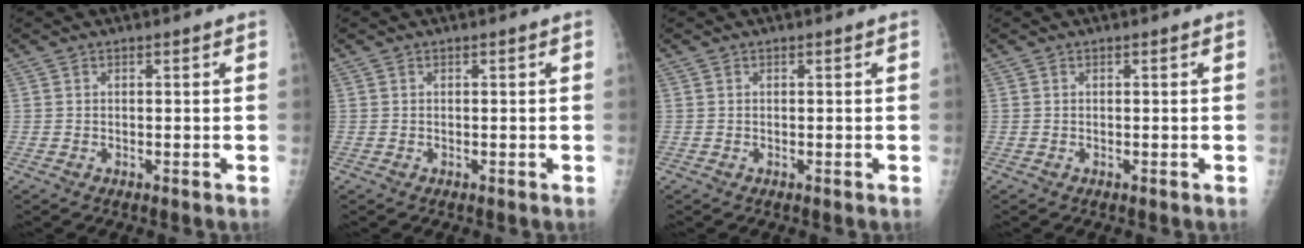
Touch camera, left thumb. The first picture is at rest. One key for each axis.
{"total": 0.0}
{"total": 0.0}
{"total": 0.0}